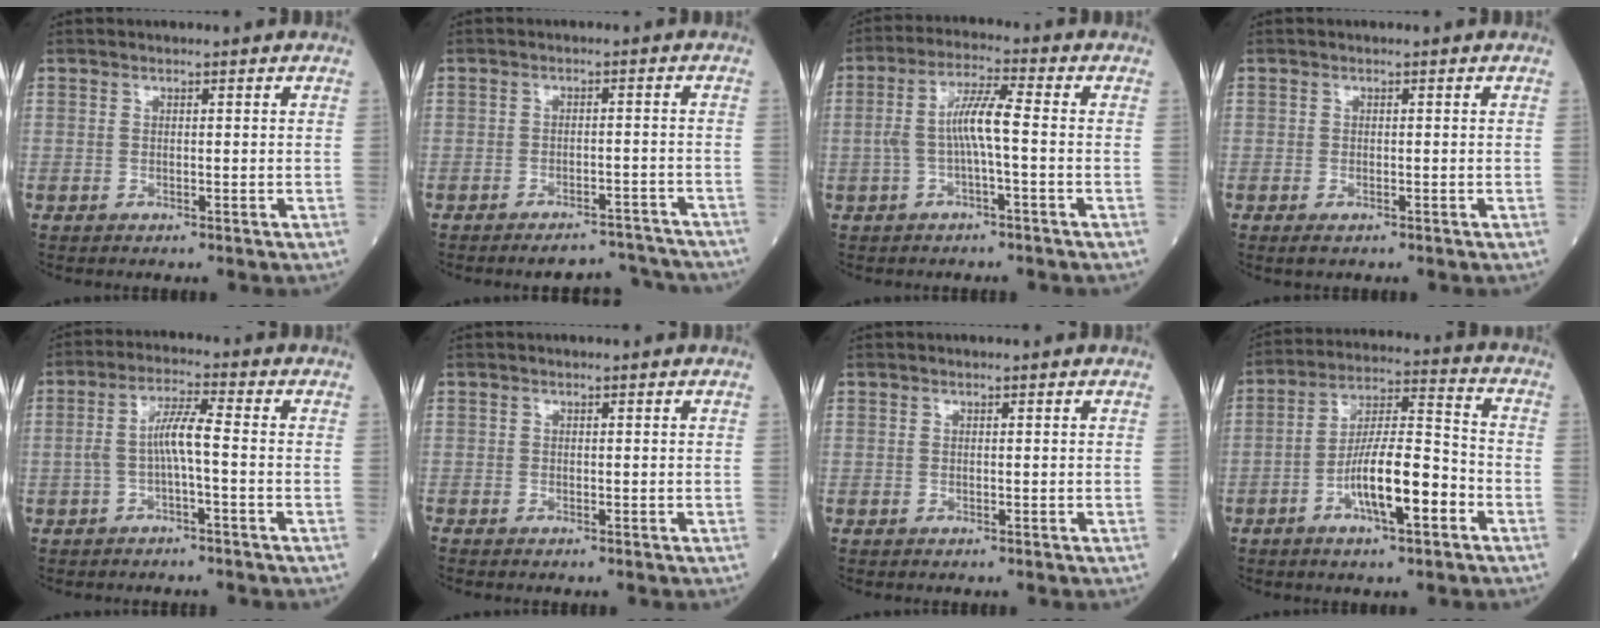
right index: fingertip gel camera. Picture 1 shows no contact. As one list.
[{"total": 7.0, "force": [-6.8, 1.4, 0.7], "torque": [0.013, 0.011, -0.084]}, {"total": 6.5, "force": [-0.6, 0.6, 6.5], "torque": [-0.131, 0.019, -0.013]}, {"total": 1.1, "force": [-0.6, 0.5, 0.7], "torque": [-0.017, -0.003, -0.004]}, {"total": 5.2, "force": [-0.9, 0.4, 5.2], "torque": [-0.103, 0.018, -0.016]}, {"total": 0.0}, {"total": 0.0}, {"total": 11.9, "force": [-4.6, 2.3, 10.7], "torque": [-0.197, 0.008, -0.081]}]